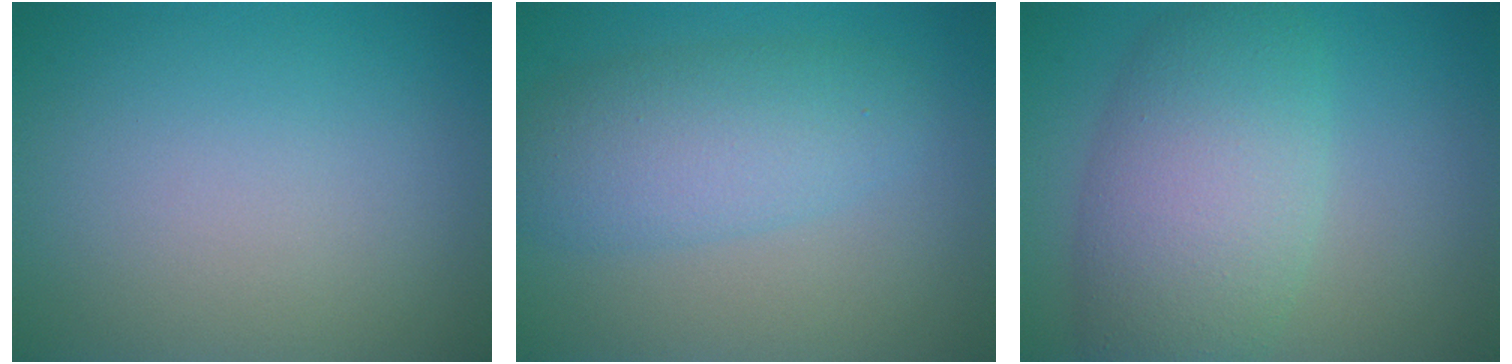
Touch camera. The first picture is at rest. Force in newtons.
{"total": 4.9, "press": 4.9, "slide": 0.2}
{"total": 7.7, "press": 7.7, "slide": 0.1}